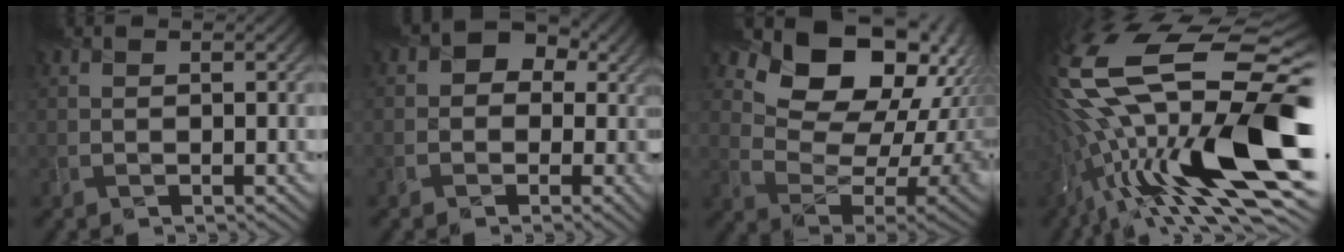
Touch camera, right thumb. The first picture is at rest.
{"total": 8.6, "force": [0.4, 7.5, 4.2], "torque": [-0.060, 0.011, -0.024]}
{"total": 17.8, "force": [9.9, 10.9, 10.0], "torque": [-0.169, 0.025, 0.169]}
{"total": 21.8, "force": [-3.1, 7.5, 20.3], "torque": [-0.386, -0.023, -0.061]}